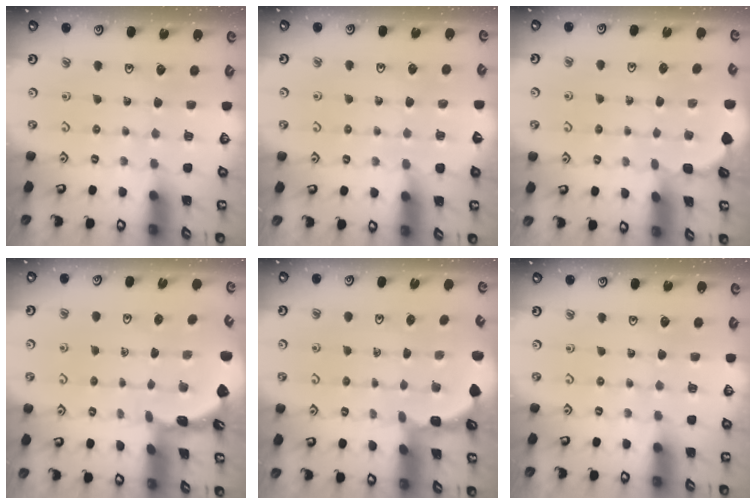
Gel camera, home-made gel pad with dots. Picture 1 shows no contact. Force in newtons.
{"total": 3.7, "press": 3.7, "slide": 0.5}
{"total": 1.3, "press": 1.3, "slide": 0.1}
{"total": 1.7, "press": 1.7, "slide": 0.1}
{"total": 2.1, "press": 2.1, "slide": 0.2}
{"total": 0.0}